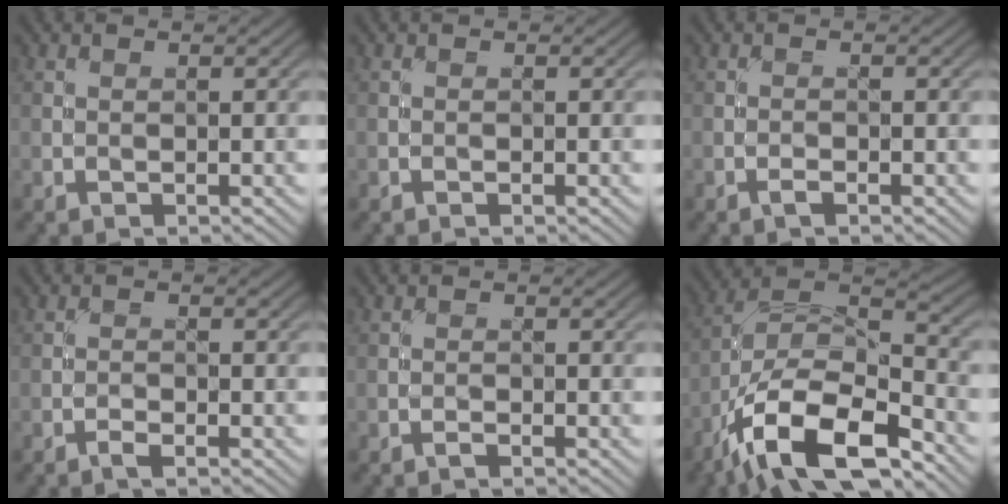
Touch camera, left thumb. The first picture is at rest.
{"total": 0.0}
{"total": 1.0, "force": [-0.7, 0.2, 0.6], "torque": [-0.014, 0.002, -0.016]}
{"total": 1.3, "force": [-1.0, 0.2, 0.7], "torque": [-0.016, 0.001, -0.023]}
{"total": 0.7, "force": [-0.6, 0.0, 0.4], "torque": [-0.009, 0.002, -0.013]}
{"total": 15.4, "force": [-9.6, 5.9, 10.4], "torque": [-0.210, -0.018, -0.187]}